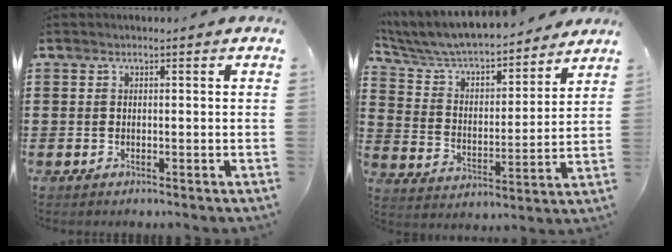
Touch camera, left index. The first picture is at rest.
{"total": 6.0, "force": [5.6, 1.1, 1.7], "torque": [-0.063, -0.045, 0.089]}